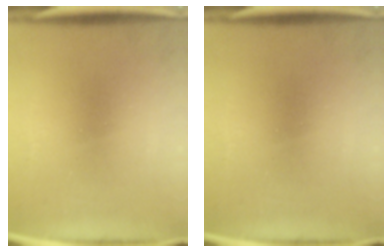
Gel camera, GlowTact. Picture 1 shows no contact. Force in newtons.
{"total": 0.0}